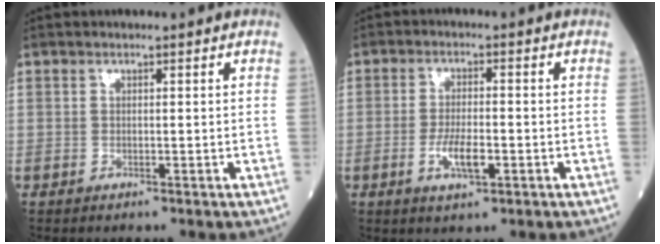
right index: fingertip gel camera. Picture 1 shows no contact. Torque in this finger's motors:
{"motor_torque": [0.98, -0.27, 0.43, 0.11]}